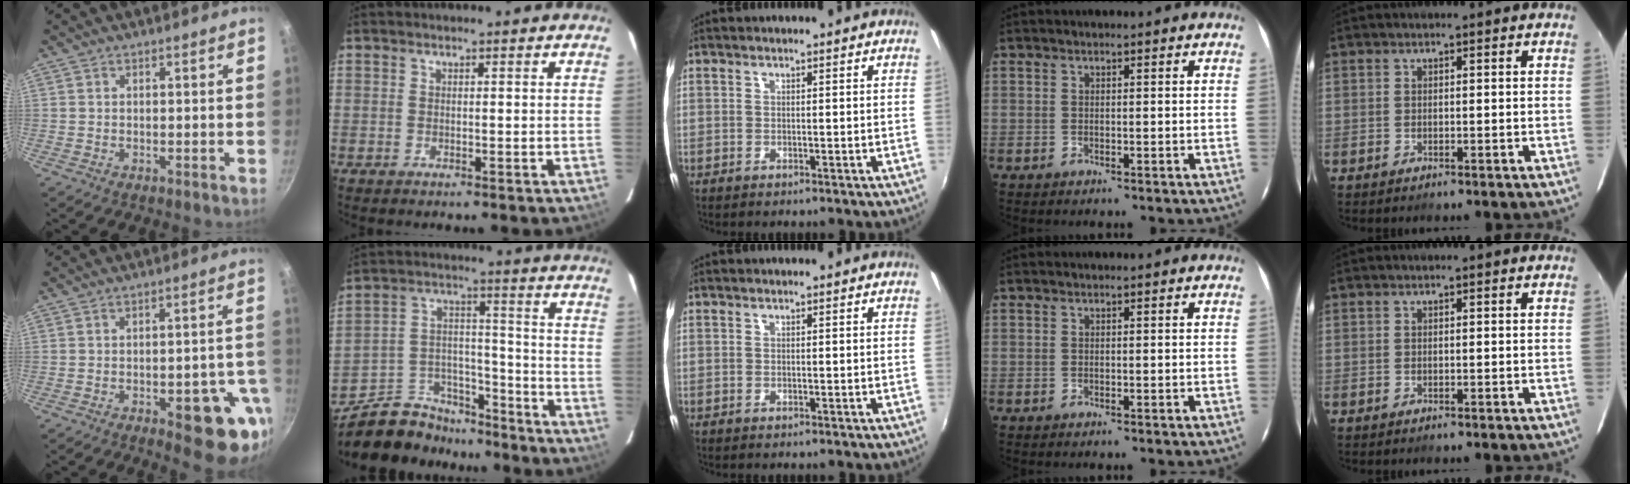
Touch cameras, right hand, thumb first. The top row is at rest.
{"thumb": {"total": 13.4, "force": [-5.4, 5.2, 11.1], "torque": [-0.088, 0.024, -0.065]}, "index": {"total": 14.7, "force": [-12.2, 7.2, 3.7], "torque": [-0.084, 0.051, -0.192]}}